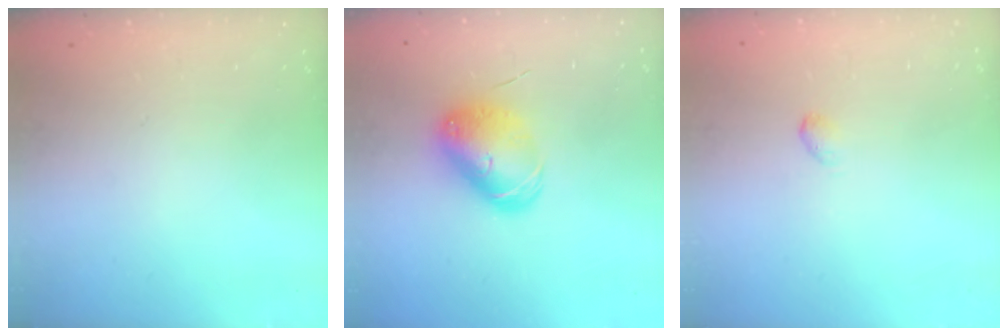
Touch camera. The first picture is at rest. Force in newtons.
{"total": 9.5, "press": 9.5, "slide": 1.2}
{"total": 2.8, "press": 2.7, "slide": 0.5}